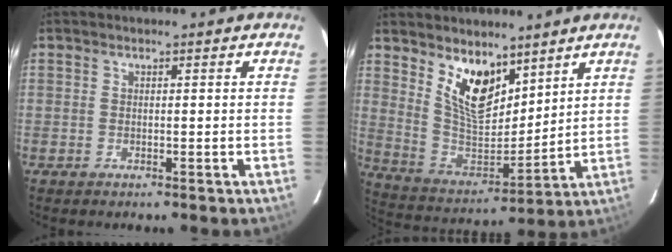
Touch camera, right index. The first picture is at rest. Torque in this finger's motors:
{"motor_torque": [0.21, 0.36, 0.26, 0.09]}